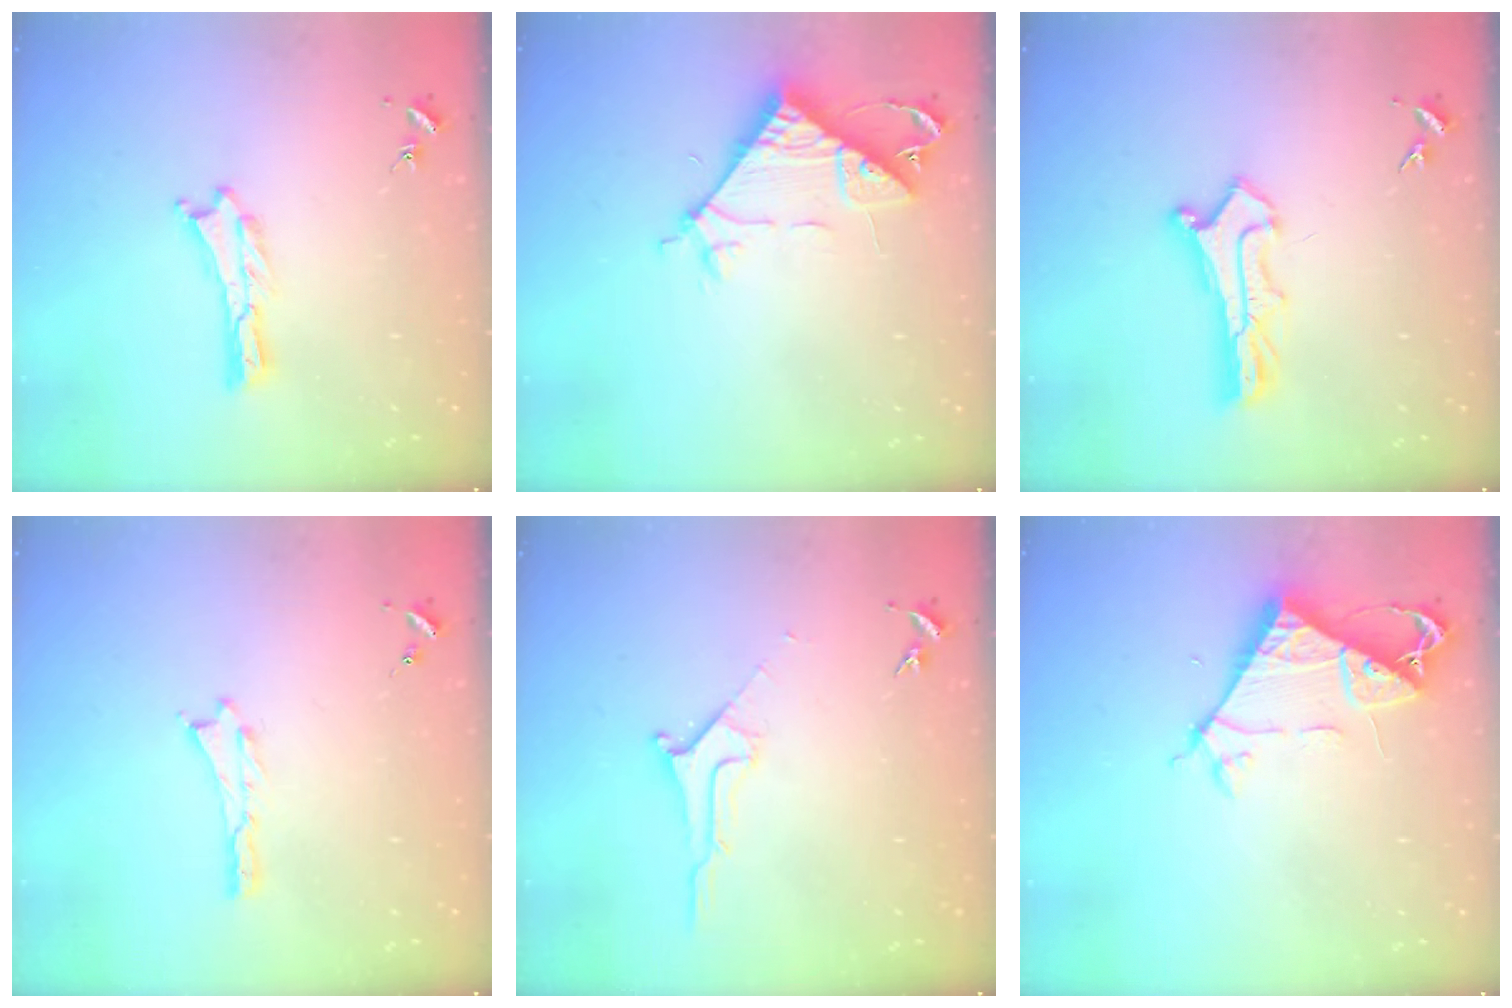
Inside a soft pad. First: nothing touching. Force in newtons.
{"total": 7.8, "press": 7.8, "slide": 0.7}
{"total": 2.9, "press": 2.9, "slide": 0.3}
{"total": 0.0}
{"total": 1.8, "press": 1.7, "slide": 0.2}
{"total": 7.5, "press": 7.5, "slide": 0.5}